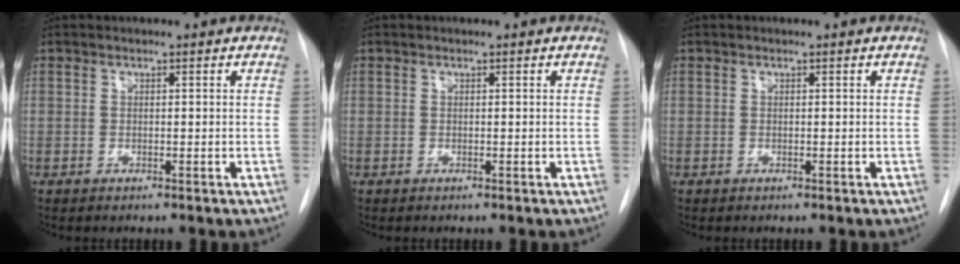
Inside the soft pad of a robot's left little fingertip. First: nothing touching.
{"total": 0.0}
{"total": 0.0}